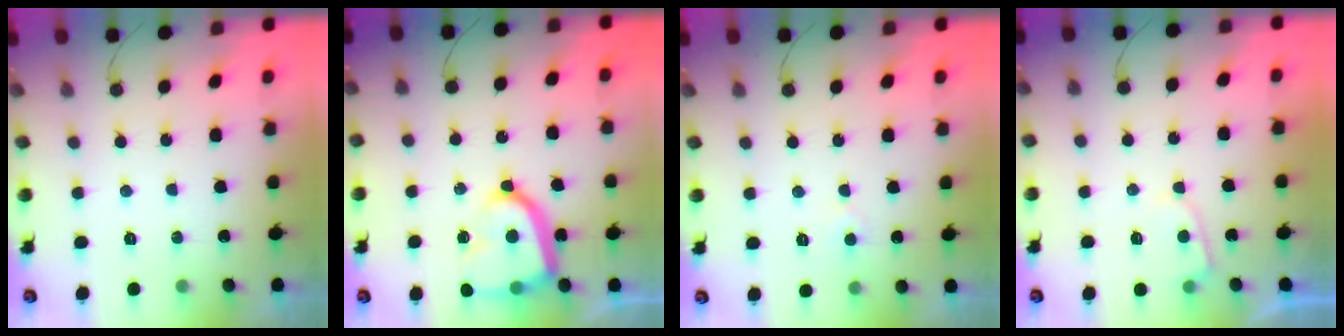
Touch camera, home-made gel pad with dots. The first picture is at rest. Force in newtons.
{"total": 16.0, "press": 15.9, "slide": 1.4}
{"total": 2.7, "press": 2.7, "slide": 0.2}
{"total": 2.1, "press": 2.1, "slide": 0.3}